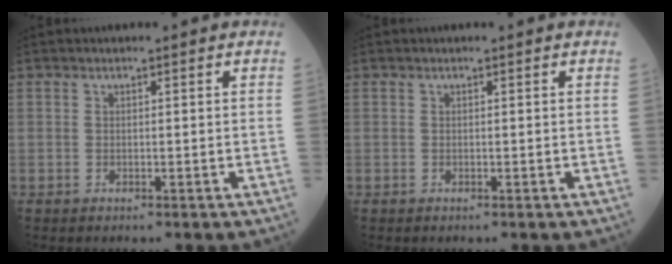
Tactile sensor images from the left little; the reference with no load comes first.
{"total": 0.0}